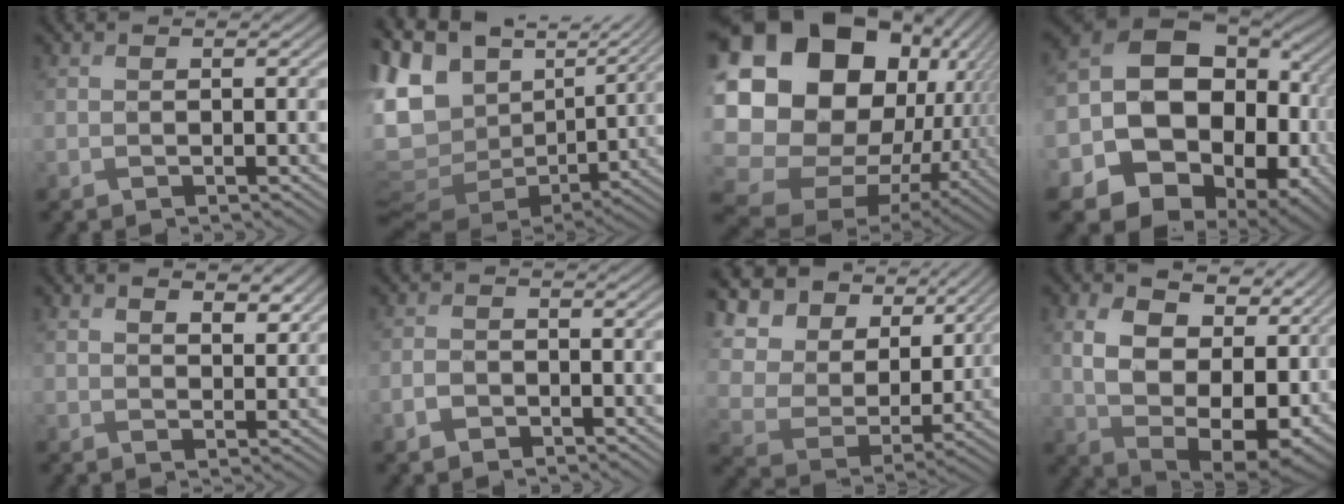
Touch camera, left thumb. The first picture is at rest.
{"total": 15.9, "force": [6.7, 9.6, 10.8], "torque": [-0.252, 0.008, 0.133]}
{"total": 21.4, "force": [-1.2, 16.8, 13.2], "torque": [-0.298, -0.022, -0.017]}
{"total": 20.3, "force": [-3.8, 16.3, 11.5], "torque": [-0.204, -0.049, -0.040]}
{"total": 3.9, "force": [2.3, 2.1, 2.4], "torque": [-0.047, -0.006, 0.048]}
{"total": 2.2, "force": [-1.8, 1.2, 0.2], "torque": [-0.001, 0.000, -0.037]}
{"total": 13.1, "force": [6.0, 9.3, 7.0], "torque": [-0.217, 0.013, 0.114]}
{"total": 15.6, "force": [3.1, 10.1, 11.5], "torque": [-0.220, -0.022, 0.079]}